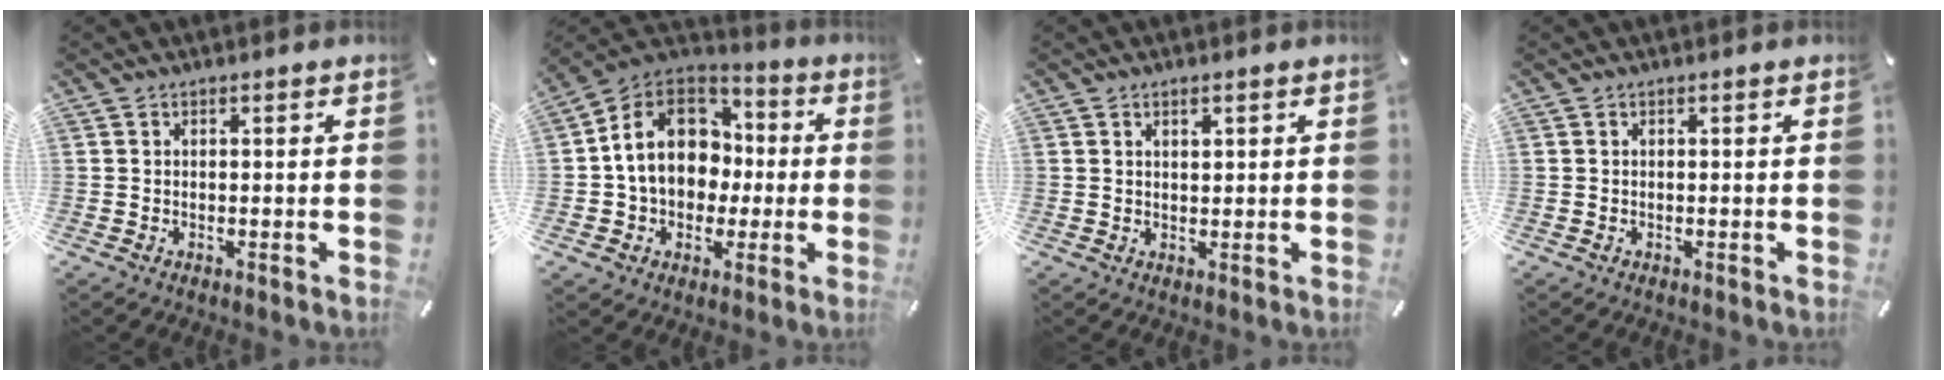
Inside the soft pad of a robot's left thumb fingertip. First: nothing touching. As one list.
[{"total": 15.6, "force": [-0.3, 13.2, 8.3], "torque": [-0.171, 0.016, -0.002]}, {"total": 1.5, "force": [0.9, 0.7, 1.0], "torque": [-0.021, 0.002, 0.015]}, {"total": 0.0}]